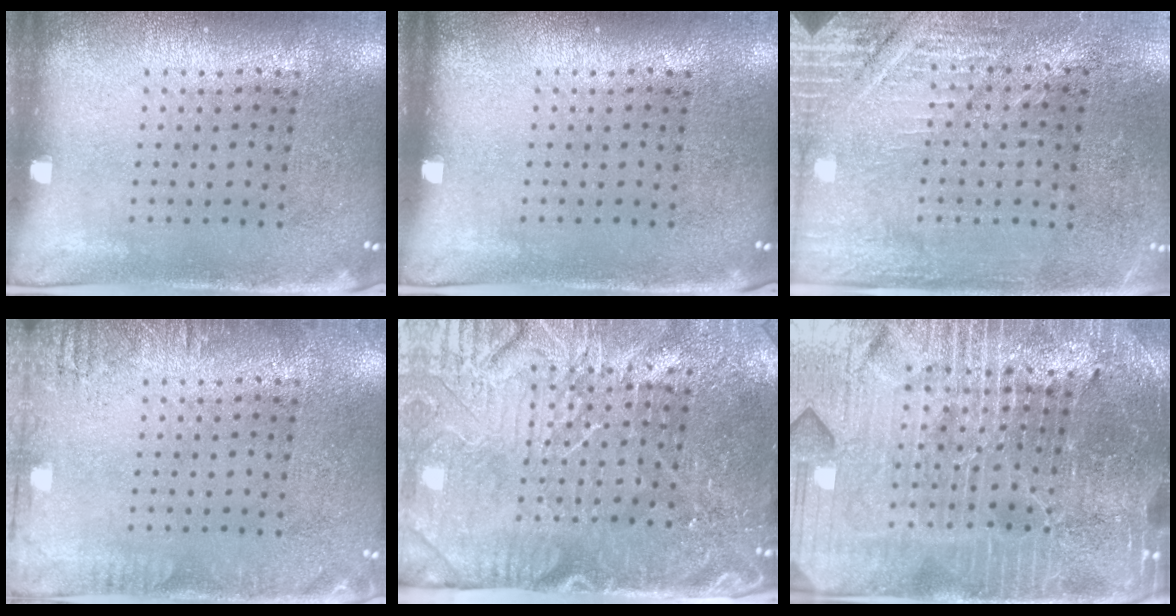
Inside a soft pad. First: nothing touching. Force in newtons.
{"total": 0.0}
{"total": 2.9, "press": 2.9, "slide": 0.3}
{"total": 1.9, "press": 1.9, "slide": 0.3}
{"total": 5.0, "press": 4.5, "slide": 2.2}
{"total": 5.4, "press": 5.0, "slide": 1.9}